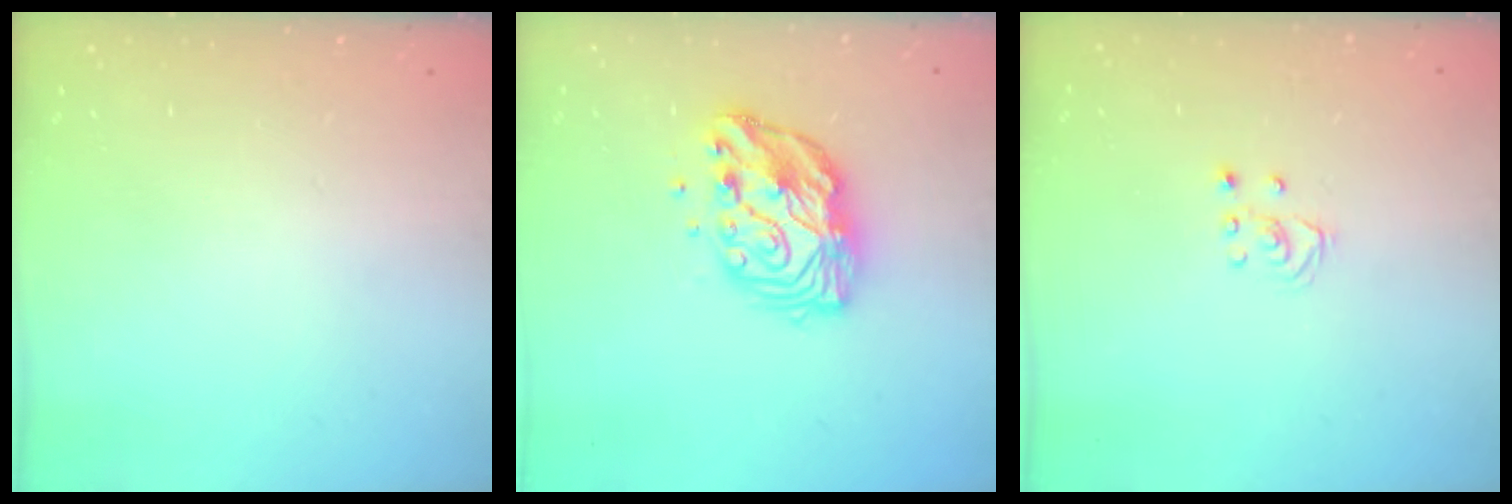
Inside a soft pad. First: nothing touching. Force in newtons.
{"total": 12.8, "press": 12.8, "slide": 1.1}
{"total": 2.5, "press": 2.5, "slide": 0.2}